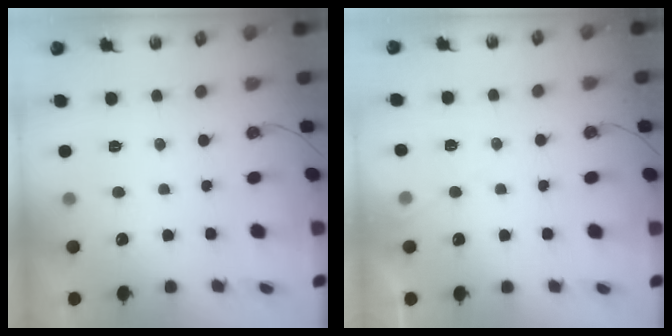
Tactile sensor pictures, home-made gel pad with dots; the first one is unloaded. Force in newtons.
{"total": 5.0, "press": 4.9, "slide": 0.8}